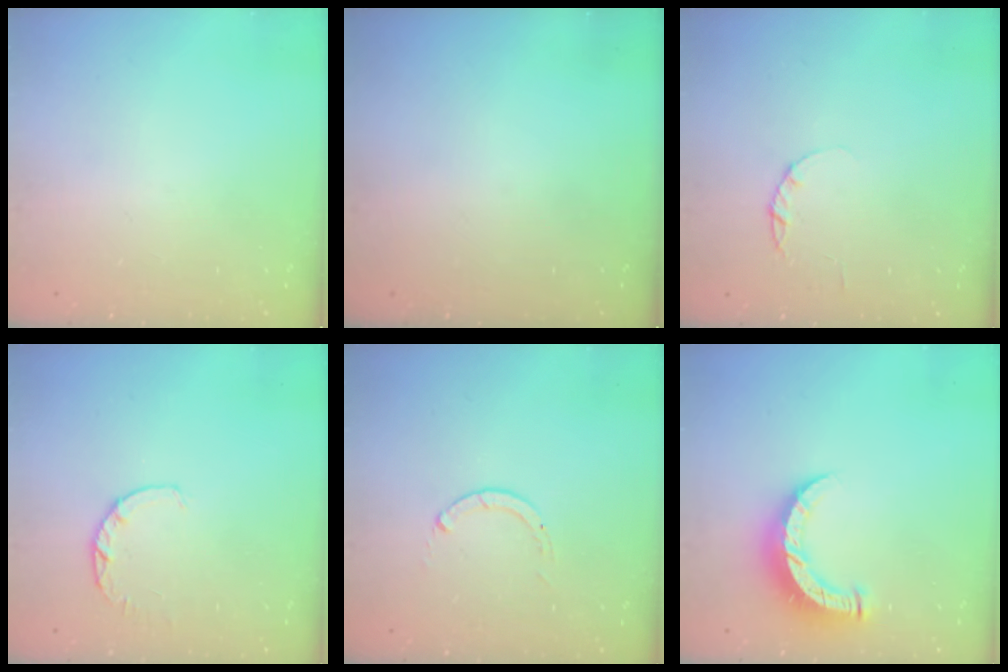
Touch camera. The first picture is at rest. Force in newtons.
{"total": 0.0}
{"total": 2.2, "press": 2.2, "slide": 0.4}
{"total": 2.8, "press": 2.7, "slide": 0.5}
{"total": 0.0}
{"total": 9.2, "press": 9.1, "slide": 0.6}